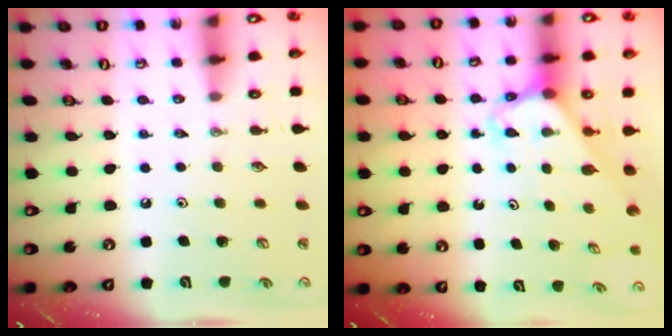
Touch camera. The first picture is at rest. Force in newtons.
{"total": 2.8, "press": 2.8, "slide": 0.2}